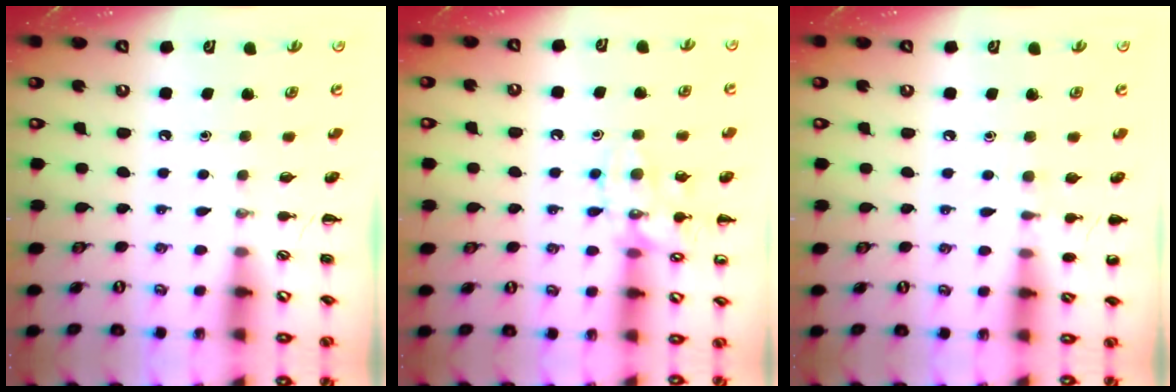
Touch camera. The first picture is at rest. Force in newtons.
{"total": 12.8, "press": 12.8, "slide": 0.8}
{"total": 4.8, "press": 4.5, "slide": 1.5}